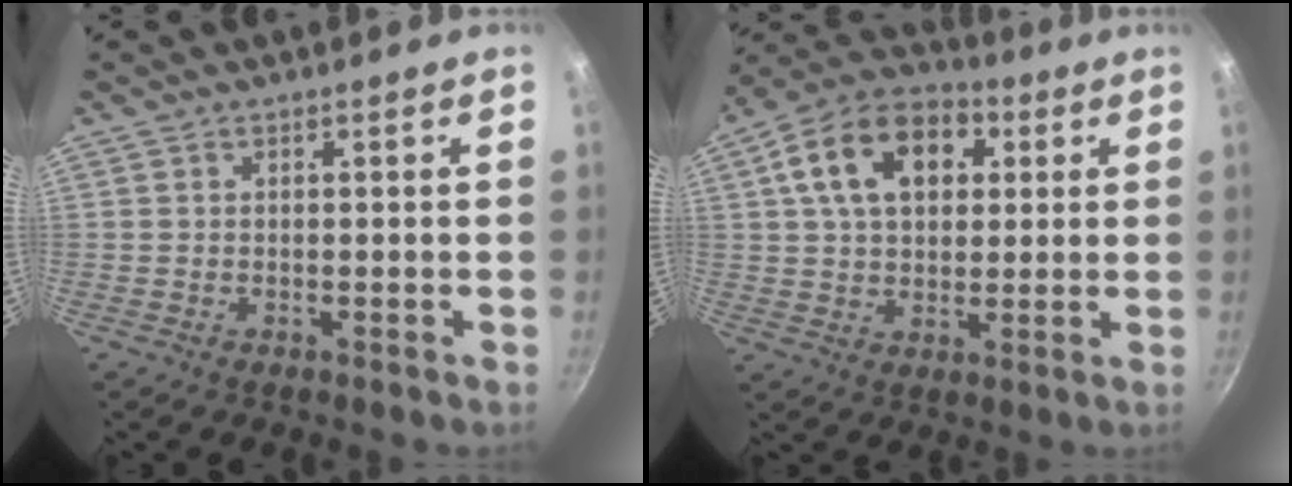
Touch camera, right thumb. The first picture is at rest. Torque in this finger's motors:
{"motor_torque": [-0.27, 1.13, 0.30, -0.15, 0.17]}